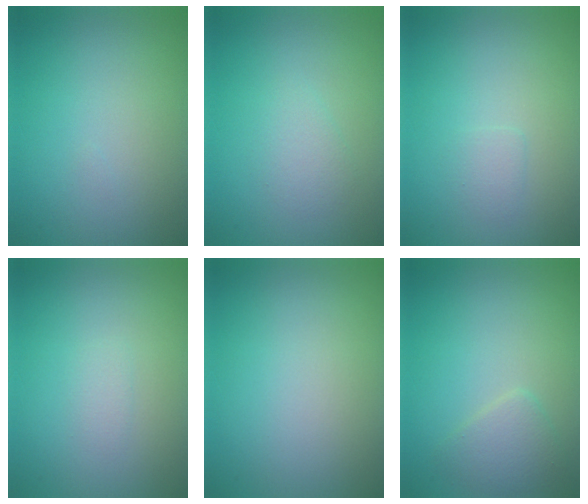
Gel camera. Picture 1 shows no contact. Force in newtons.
{"total": 1.4, "press": 1.4, "slide": 0.0}
{"total": 0.8, "press": 0.8, "slide": 0.0}
{"total": 0.7, "press": 0.6, "slide": 0.2}
{"total": 0.0}
{"total": 2.0, "press": 2.0, "slide": 0.1}